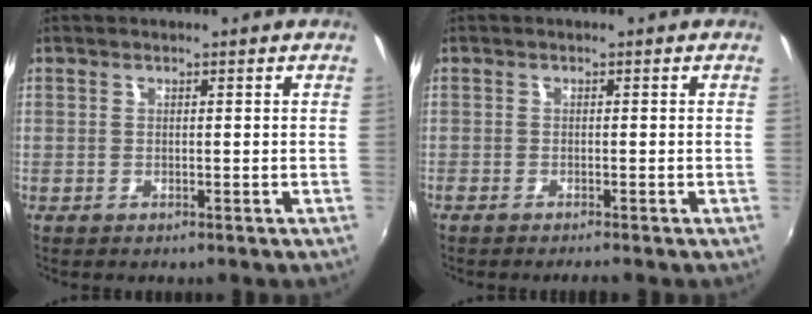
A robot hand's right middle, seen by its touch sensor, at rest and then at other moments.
{"total": 1.5, "force": [-1.4, -0.1, 0.6], "torque": [-0.015, -0.008, -0.026]}